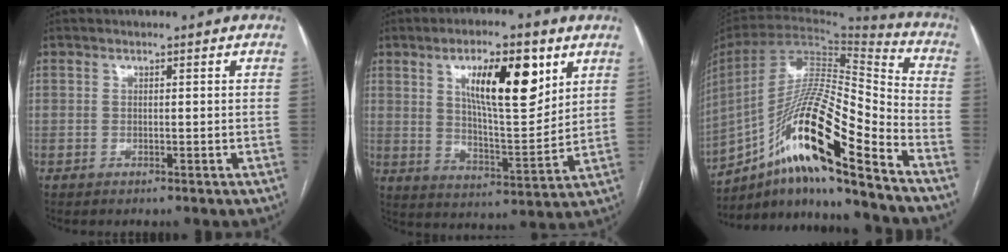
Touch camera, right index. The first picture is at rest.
{"total": 13.8, "force": [6.2, 3.7, 11.8], "torque": [-0.192, 0.001, 0.106]}
{"total": 21.4, "force": [-13.1, 1.7, 16.9], "torque": [-0.320, -0.001, -0.236]}